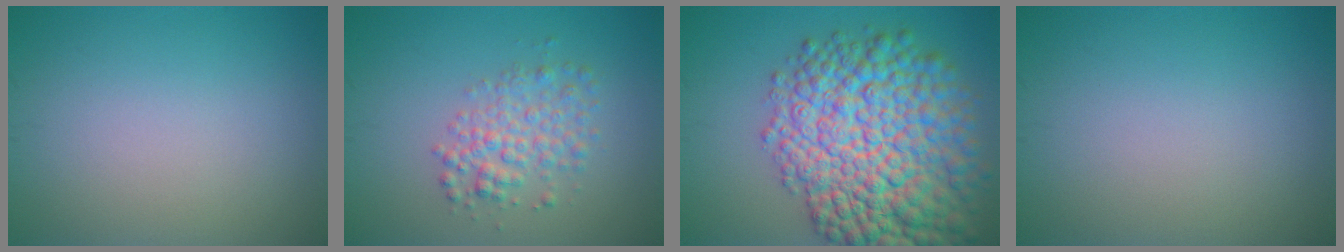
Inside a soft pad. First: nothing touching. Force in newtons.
{"total": 3.2, "press": 3.2, "slide": 0.1}
{"total": 14.1, "press": 14.1, "slide": 0.4}
{"total": 0.0}